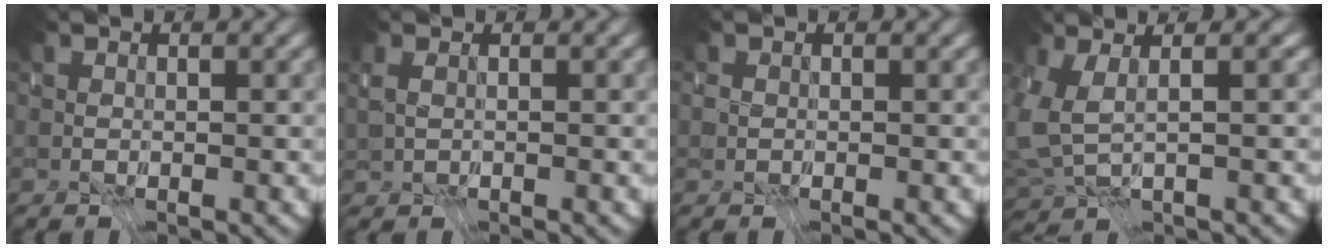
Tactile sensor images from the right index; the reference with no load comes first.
{"total": 2.2, "force": [-1.2, -1.5, -1.0], "torque": [0.015, -0.017, -0.010]}
{"total": 1.2, "force": [-0.6, -0.5, -0.9], "torque": [0.014, -0.005, -0.005]}
{"total": 2.6, "force": [-0.8, -0.7, 2.4], "torque": [-0.057, -0.024, 0.007]}